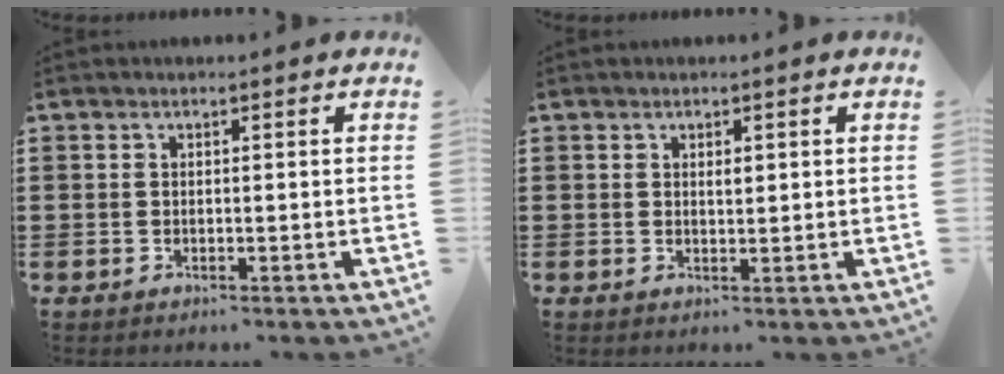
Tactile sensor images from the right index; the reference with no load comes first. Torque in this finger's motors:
{"motor_torque": [0.37, -0.11, 0.01, 0.02]}